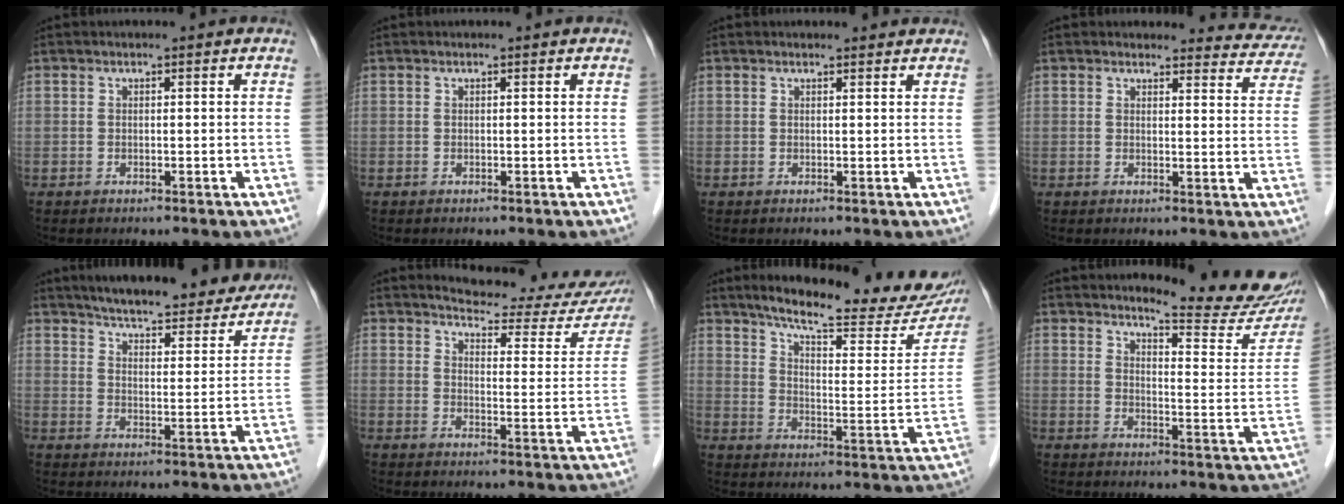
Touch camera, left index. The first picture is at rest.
{"total": 0.0}
{"total": 1.9, "force": [1.9, 0.3, 0.1], "torque": [-0.011, 0.002, 0.018]}
{"total": 8.6, "force": [8.3, 2.2, -0.4], "torque": [0.045, -0.033, 0.056]}
{"total": 21.1, "force": [19.0, 4.2, 8.1], "torque": [-0.106, -0.012, 0.242]}
{"total": 16.5, "force": [15.8, 3.0, 3.9], "torque": [-0.029, -0.058, 0.169]}
{"total": 23.5, "force": [19.5, 4.1, 12.5], "torque": [-0.172, -0.035, 0.250]}
{"total": 15.2, "force": [14.1, 1.6, 5.5], "torque": [-0.061, -0.080, 0.157]}